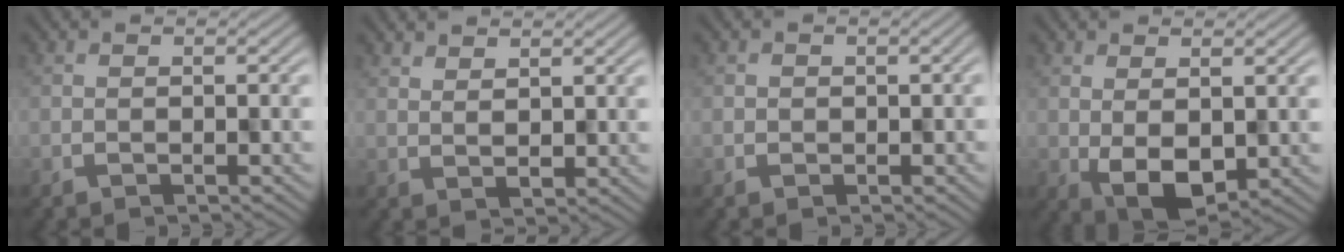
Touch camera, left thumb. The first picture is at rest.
{"total": 2.4, "force": [2.4, 0.3, 0.3], "torque": [-0.009, -0.002, 0.045]}
{"total": 1.4, "force": [-0.3, 1.3, 0.3], "torque": [0.000, -0.007, -0.005]}
{"total": 5.7, "force": [0.2, 3.1, 4.8], "torque": [-0.088, -0.018, 0.009]}